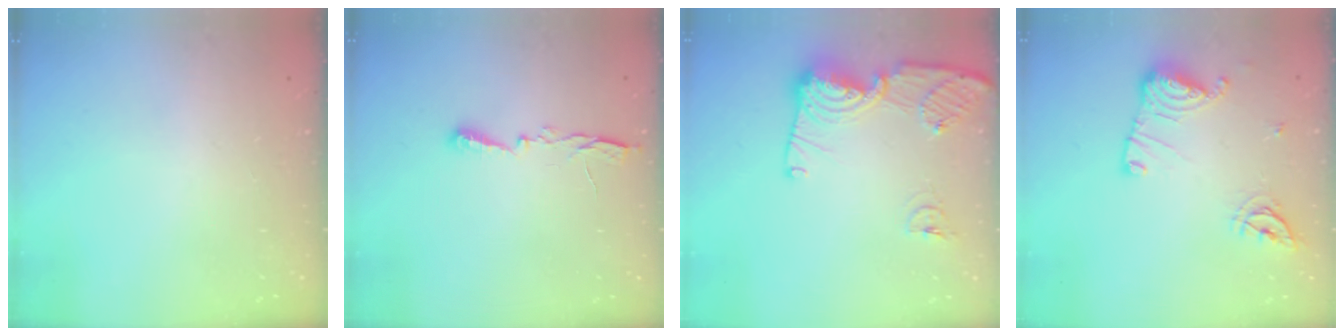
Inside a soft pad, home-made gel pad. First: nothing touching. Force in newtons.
{"total": 5.2, "press": 5.1, "slide": 0.8}
{"total": 13.9, "press": 13.8, "slide": 1.5}
{"total": 12.8, "press": 12.8, "slide": 0.5}